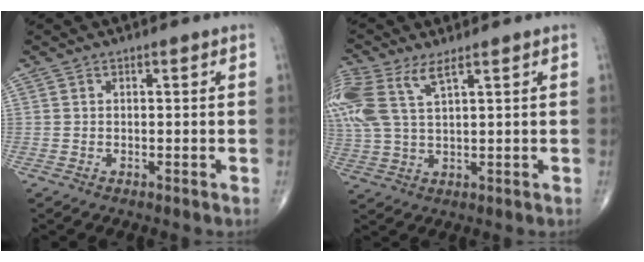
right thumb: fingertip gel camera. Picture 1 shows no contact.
{"total": 12.2, "force": [5.7, 4.9, 9.6], "torque": [-0.258, 0.004, 0.118]}